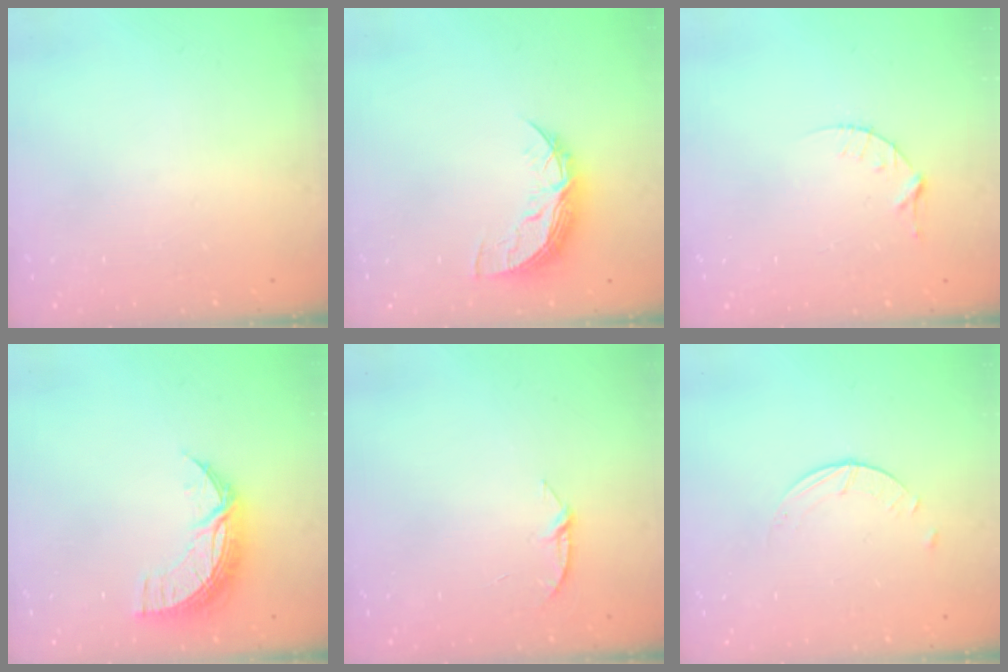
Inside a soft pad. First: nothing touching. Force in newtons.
{"total": 8.3, "press": 8.3, "slide": 0.7}
{"total": 3.8, "press": 3.7, "slide": 0.5}
{"total": 10.0, "press": 10.0, "slide": 0.5}
{"total": 4.3, "press": 4.3, "slide": 0.4}
{"total": 0.9, "press": 0.9, "slide": 0.1}